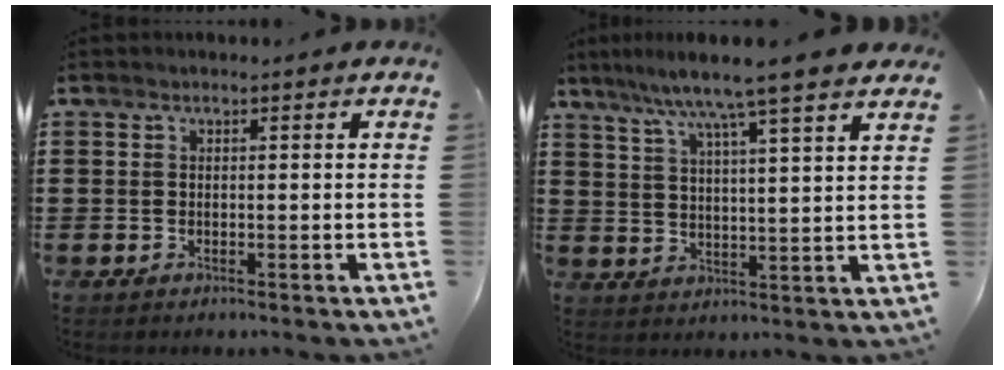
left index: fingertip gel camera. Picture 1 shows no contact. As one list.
[{"total": 7.5, "force": [6.2, -1.0, 4.1], "torque": [-0.101, -0.030, 0.102]}]